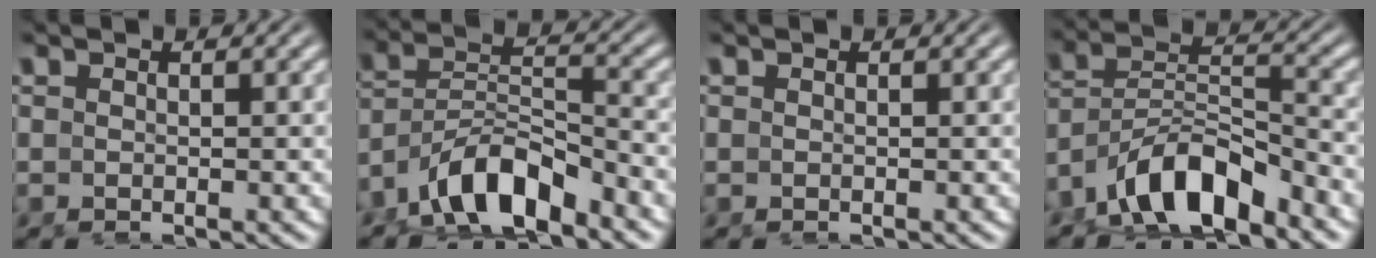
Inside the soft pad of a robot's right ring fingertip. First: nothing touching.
{"total": 7.0, "force": [-3.8, 4.0, 4.4], "torque": [-0.090, -0.029, -0.051]}
{"total": 0.0}
{"total": 7.8, "force": [-4.1, 4.6, 4.8], "torque": [-0.096, -0.031, -0.057]}